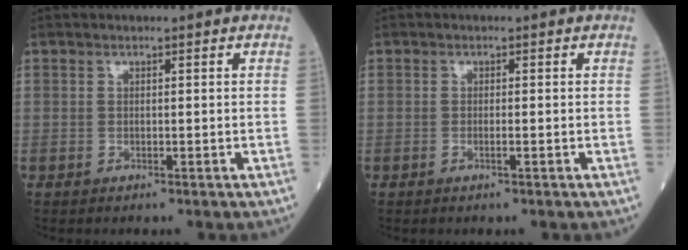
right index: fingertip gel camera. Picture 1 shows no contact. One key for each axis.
{"total": 0.8, "fx": -0.4, "fy": -0.2, "fz": 0.7, "tx": -0.015, "ty": 0.000, "tz": -0.007}